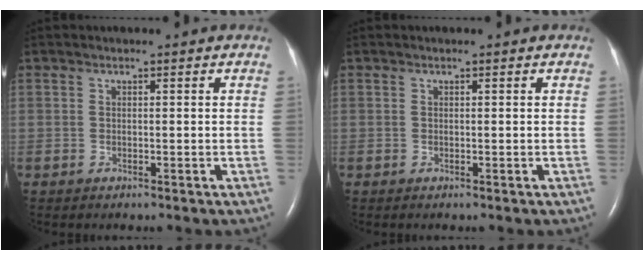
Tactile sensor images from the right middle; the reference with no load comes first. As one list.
[{"total": 0.0}]